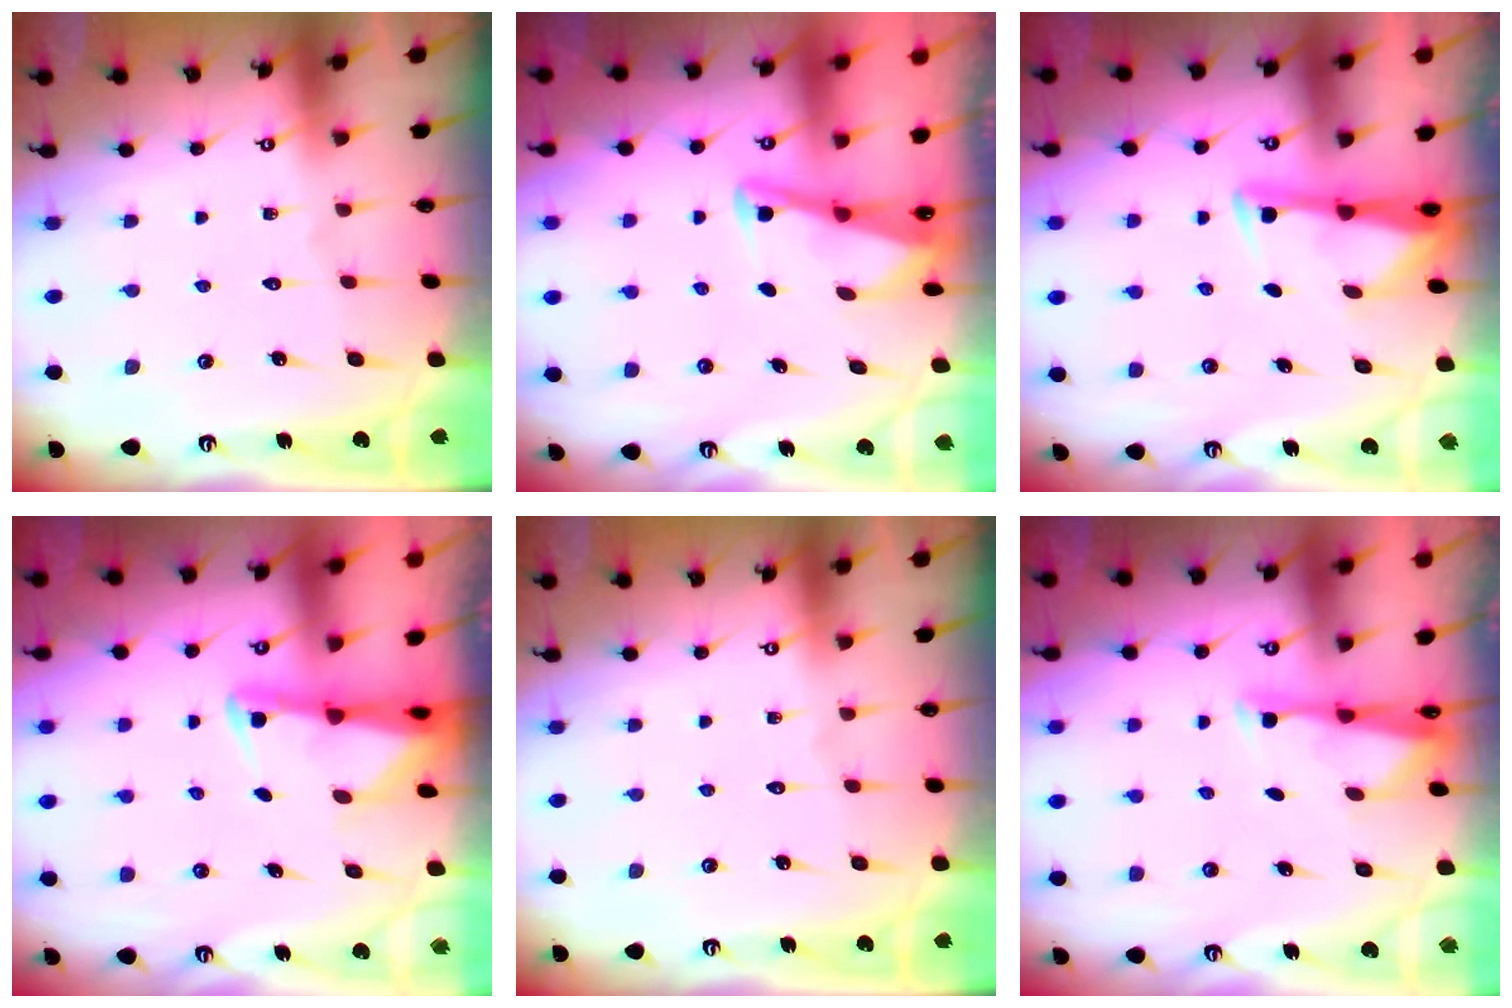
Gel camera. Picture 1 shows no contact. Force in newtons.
{"total": 2.9, "press": 2.8, "slide": 0.4}
{"total": 3.3, "press": 3.2, "slide": 0.5}
{"total": 2.4, "press": 2.4, "slide": 0.5}
{"total": 0.0}
{"total": 2.9, "press": 2.9, "slide": 0.5}